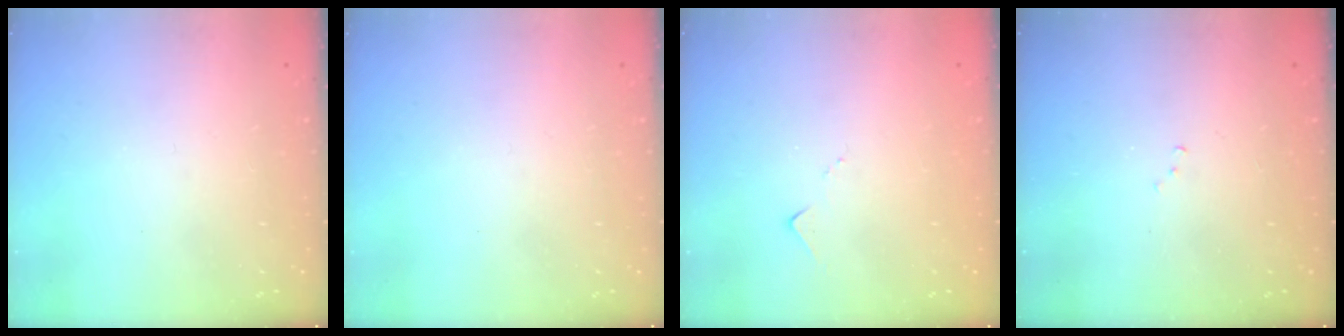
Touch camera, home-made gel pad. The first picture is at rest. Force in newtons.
{"total": 0.0}
{"total": 6.0, "press": 6.0, "slide": 0.5}
{"total": 4.8, "press": 4.7, "slide": 0.8}